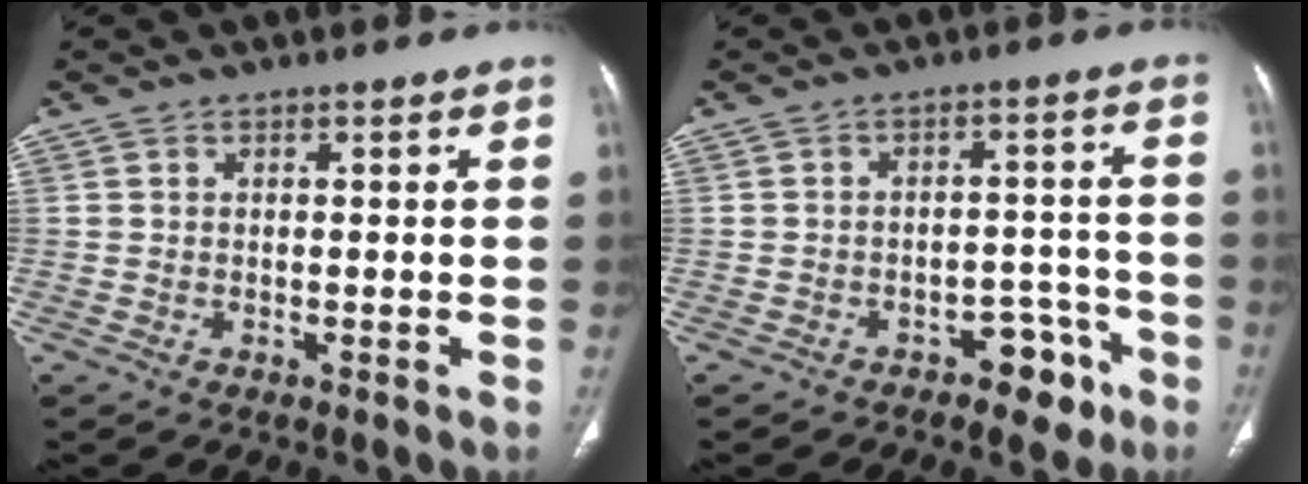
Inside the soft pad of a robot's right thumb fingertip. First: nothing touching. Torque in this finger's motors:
{"motor_torque": [2.69, 2.32, 0.19, -0.60, 0.02]}